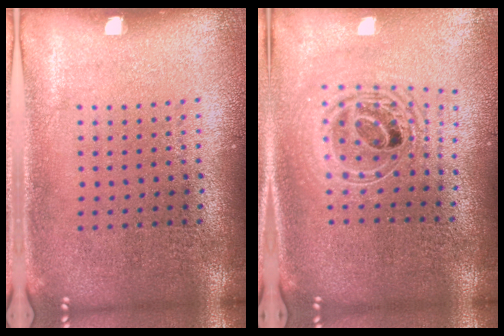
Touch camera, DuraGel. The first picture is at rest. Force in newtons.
{"total": 2.2, "press": 1.7, "slide": 1.4}